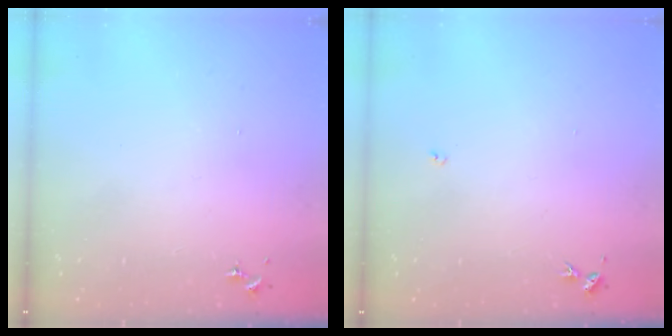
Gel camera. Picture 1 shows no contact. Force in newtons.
{"total": 3.0, "press": 3.0, "slide": 0.4}